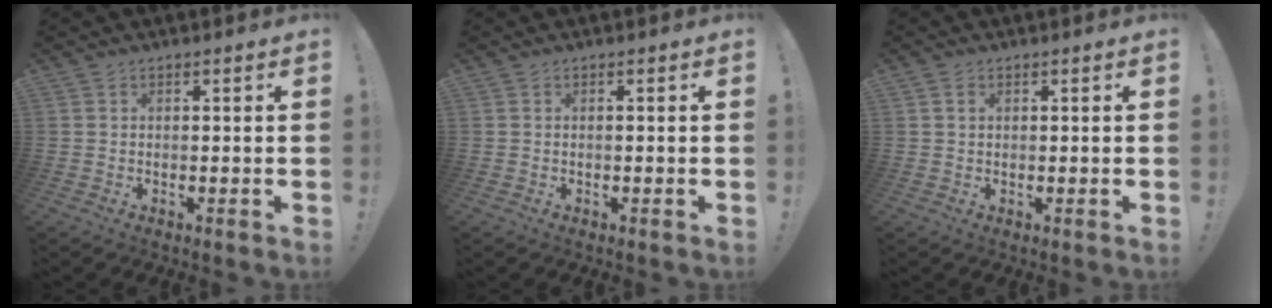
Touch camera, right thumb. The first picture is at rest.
{"total": 0.0}
{"total": 1.2, "force": [0.6, 0.9, 0.6], "torque": [-0.007, -0.001, 0.010]}